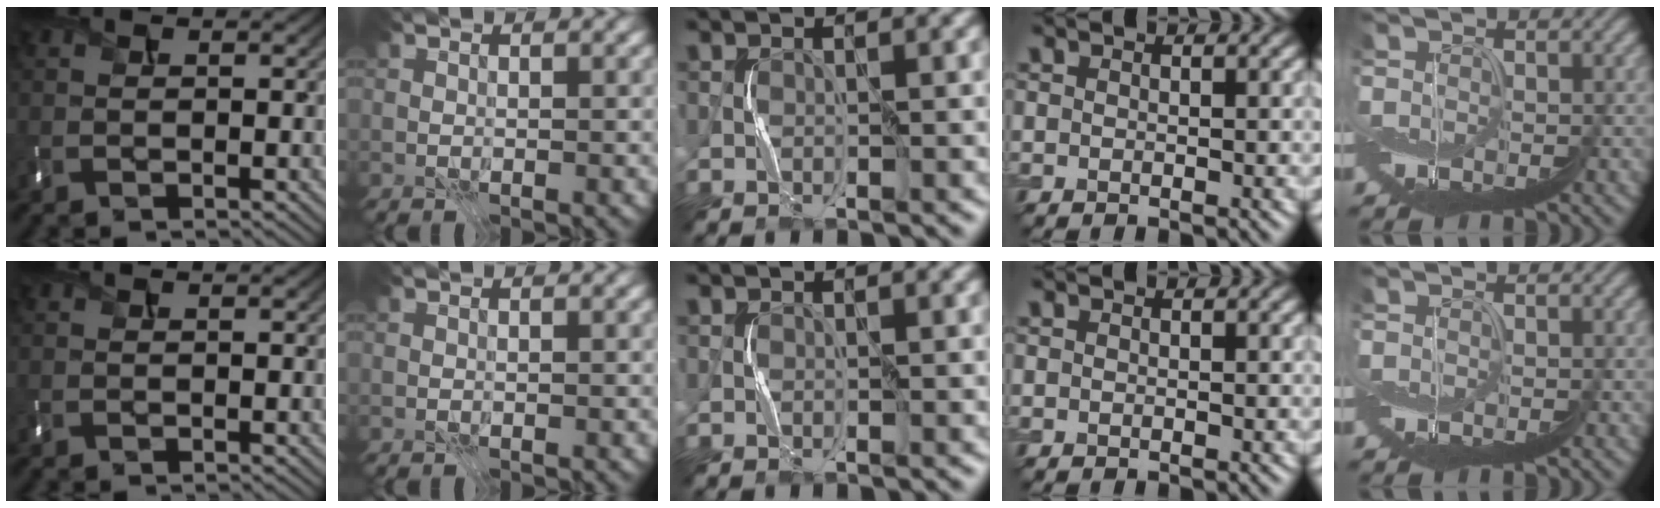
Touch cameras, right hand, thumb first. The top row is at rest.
{}